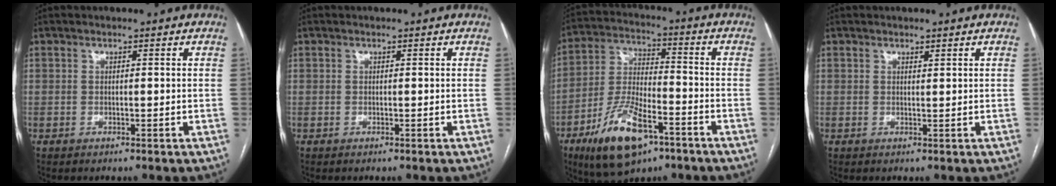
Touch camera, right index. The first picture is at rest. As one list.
[{"total": 0.0}, {"total": 14.8, "force": [-8.1, 5.3, 11.1], "torque": [-0.229, -0.009, -0.139]}, {"total": 0.5, "force": [0.5, 0.0, 0.2], "torque": [-0.006, -0.004, 0.008]}]